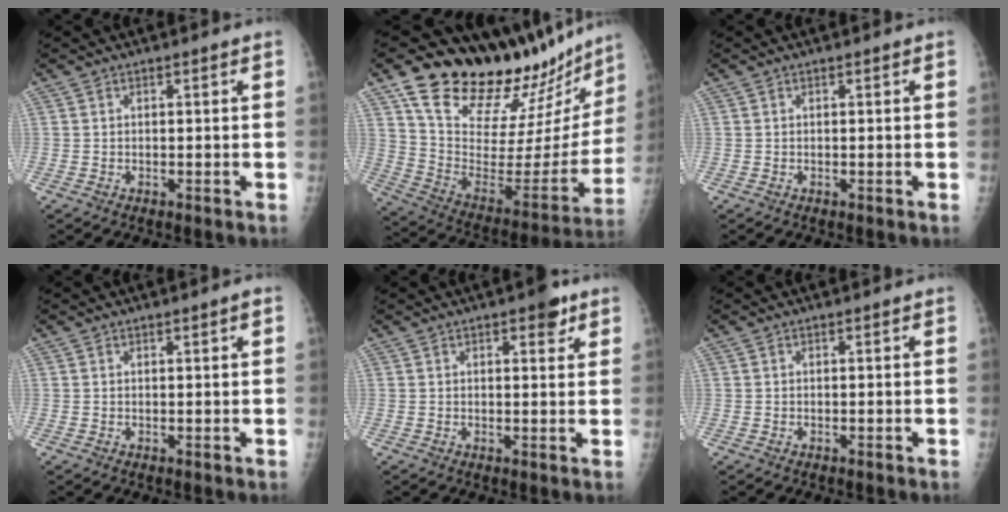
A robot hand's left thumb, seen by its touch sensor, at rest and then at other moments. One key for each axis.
{"total": 29.8, "fx": 25.8, "fy": 7.8, "fz": 12.7, "tx": -0.166, "ty": -0.161, "tz": 0.383}
{"total": 0.0}
{"total": 1.0, "fx": 0.7, "fy": 0.2, "fz": 0.7, "tx": -0.009, "ty": -0.003, "tz": 0.010}
{"total": 4.3, "fx": 2.6, "fy": 1.8, "fz": 2.9, "tx": -0.022, "ty": -0.009, "tz": 0.029}
{"total": 0.0}